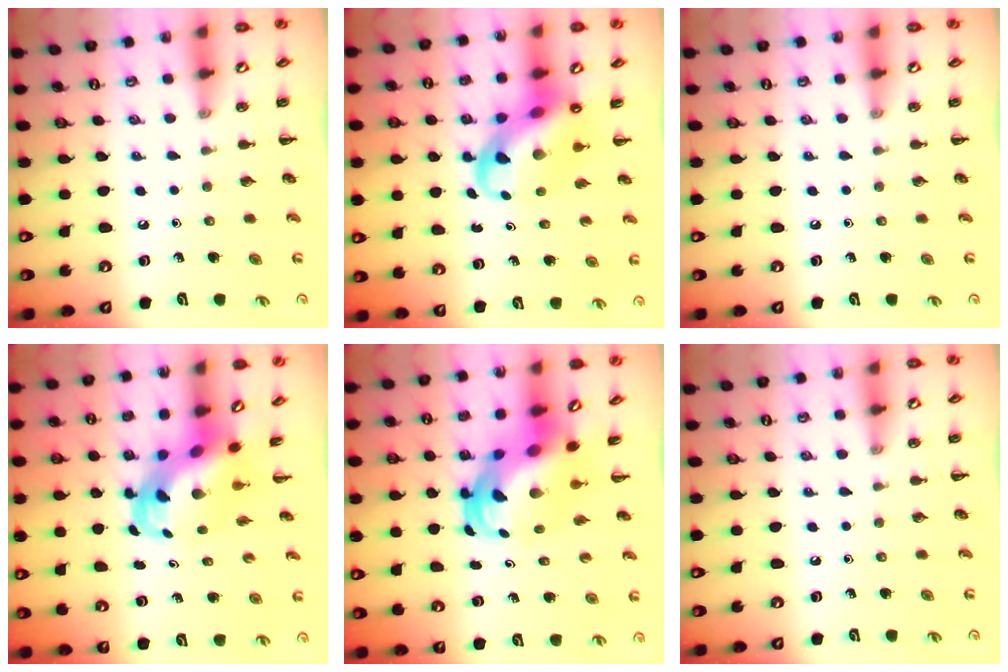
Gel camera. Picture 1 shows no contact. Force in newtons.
{"total": 9.1, "press": 8.8, "slide": 2.4}
{"total": 0.0}
{"total": 4.7, "press": 4.5, "slide": 1.4}
{"total": 7.4, "press": 7.0, "slide": 2.2}
{"total": 0.0}